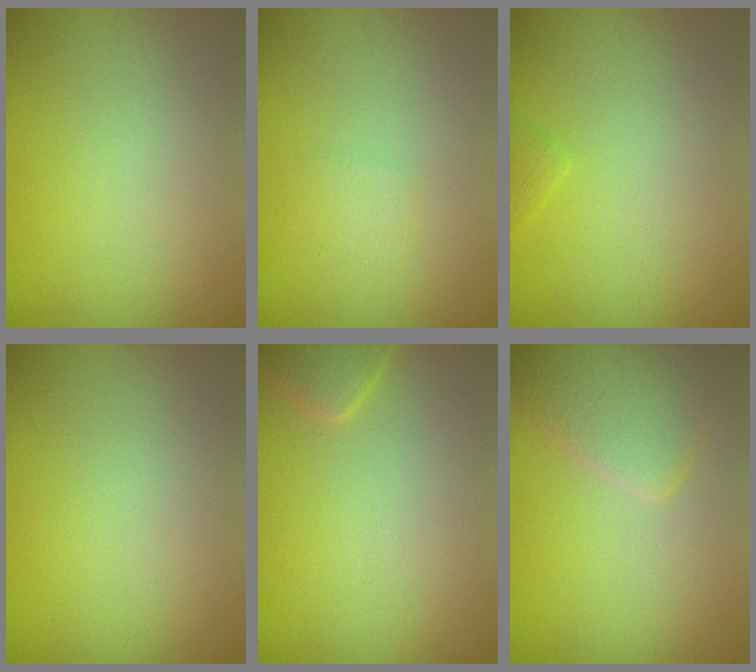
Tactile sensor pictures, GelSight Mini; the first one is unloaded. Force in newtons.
{"total": 1.0, "press": 1.0, "slide": 0.1}
{"total": 1.0, "press": 1.0, "slide": 0.2}
{"total": 0.0}
{"total": 1.9, "press": 1.9, "slide": 0.2}
{"total": 4.3, "press": 4.3, "slide": 0.3}